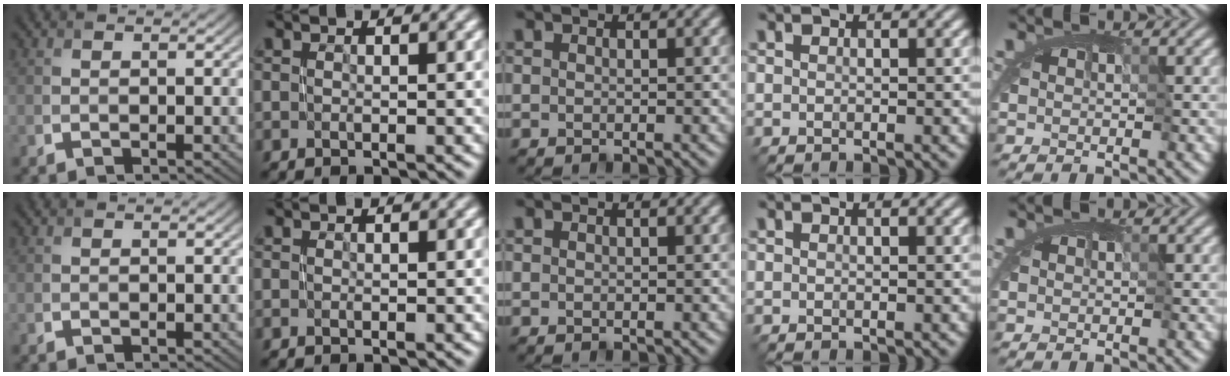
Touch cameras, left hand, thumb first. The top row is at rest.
{}